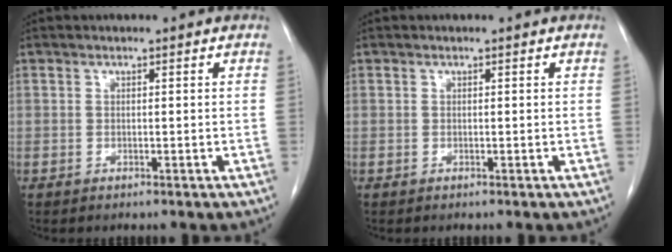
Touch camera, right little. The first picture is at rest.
{"total": 0.0}